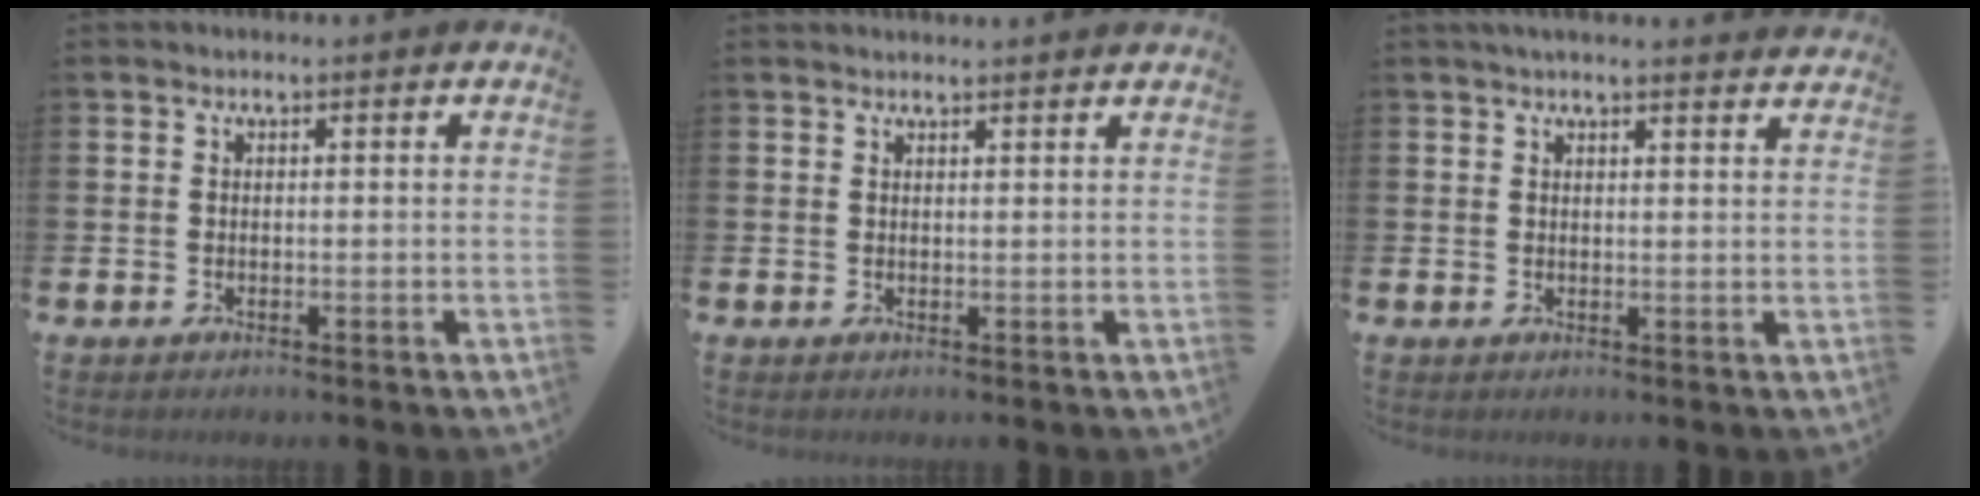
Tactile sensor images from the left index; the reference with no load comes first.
{"total": 1.2, "force": [1.2, -0.1, 0.0], "torque": [0.013, -0.010, 0.020]}
{"total": 2.6, "force": [2.5, -0.2, 0.5], "torque": [-0.010, -0.012, 0.045]}